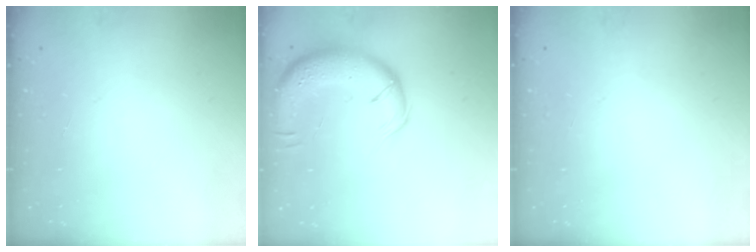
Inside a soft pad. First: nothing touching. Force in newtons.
{"total": 14.0, "press": 13.7, "slide": 2.9}
{"total": 0.0}